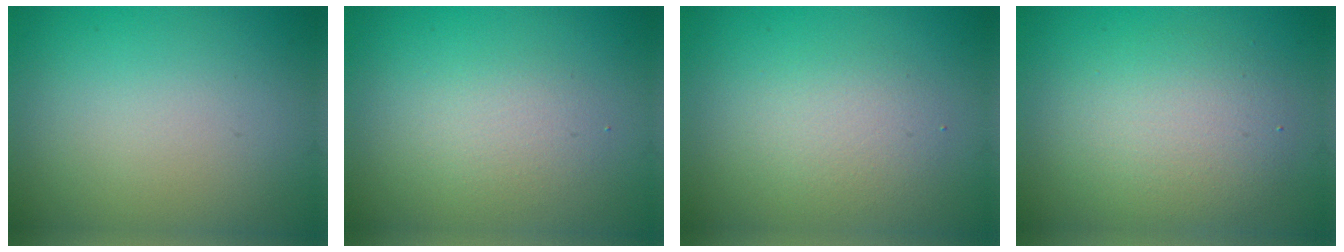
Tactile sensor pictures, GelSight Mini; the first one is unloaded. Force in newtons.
{"total": 1.9, "press": 1.9, "slide": 0.2}
{"total": 2.4, "press": 2.4, "slide": 0.4}
{"total": 4.1, "press": 4.1, "slide": 0.3}